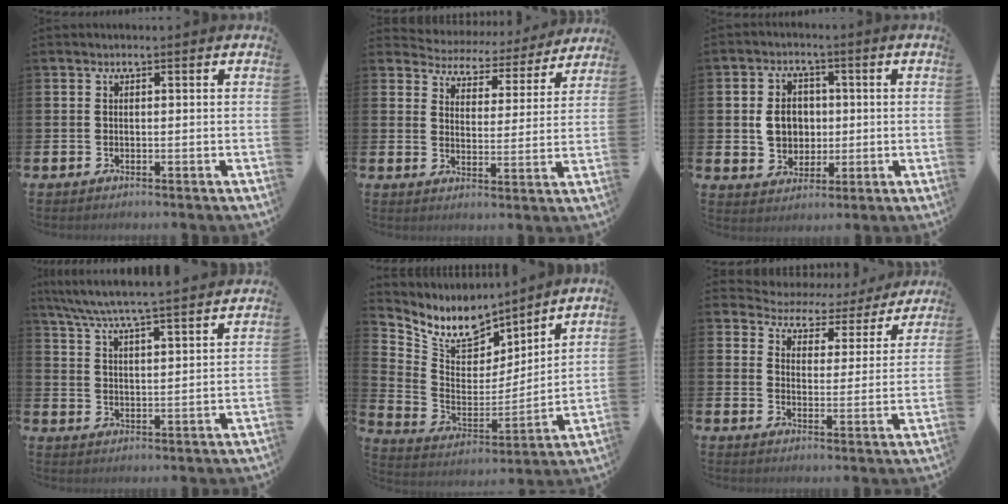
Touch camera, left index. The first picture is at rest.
{"total": 4.3, "force": [4.0, 1.6, -0.1], "torque": [-0.019, -0.041, 0.062]}
{"total": 5.4, "force": [0.6, 4.6, 2.6], "torque": [-0.042, 0.009, 0.002]}
{"total": 6.8, "force": [6.5, -0.2, 2.0], "torque": [-0.064, -0.047, 0.112]}
{"total": 8.8, "force": [7.8, 3.8, 1.8], "torque": [-0.076, -0.058, 0.139]}
{"total": 4.1, "force": [3.6, 1.9, 0.0], "torque": [-0.019, -0.040, 0.053]}